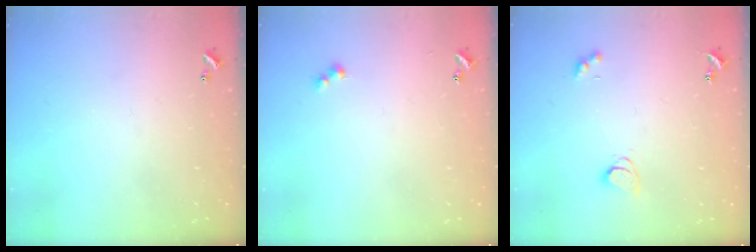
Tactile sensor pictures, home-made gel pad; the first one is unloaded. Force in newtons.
{"total": 2.4, "press": 2.4, "slide": 0.5}
{"total": 2.3, "press": 2.3, "slide": 0.3}